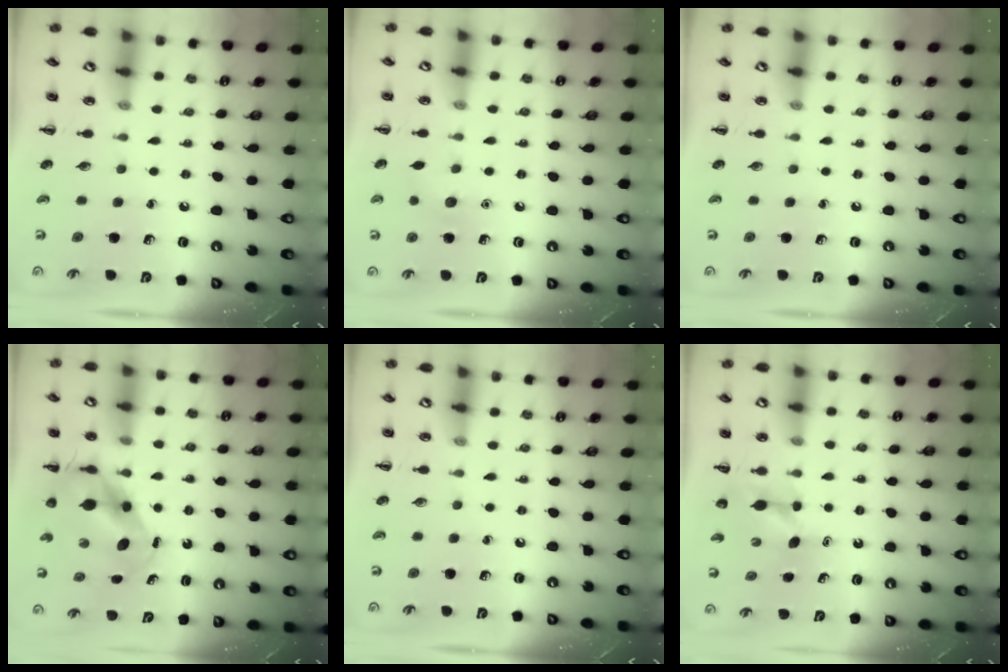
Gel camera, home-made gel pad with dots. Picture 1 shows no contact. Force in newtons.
{"total": 6.1, "press": 5.8, "slide": 1.7}
{"total": 0.0}
{"total": 5.6, "press": 5.5, "slide": 1.3}
{"total": 0.0}
{"total": 4.0, "press": 3.9, "slide": 1.0}